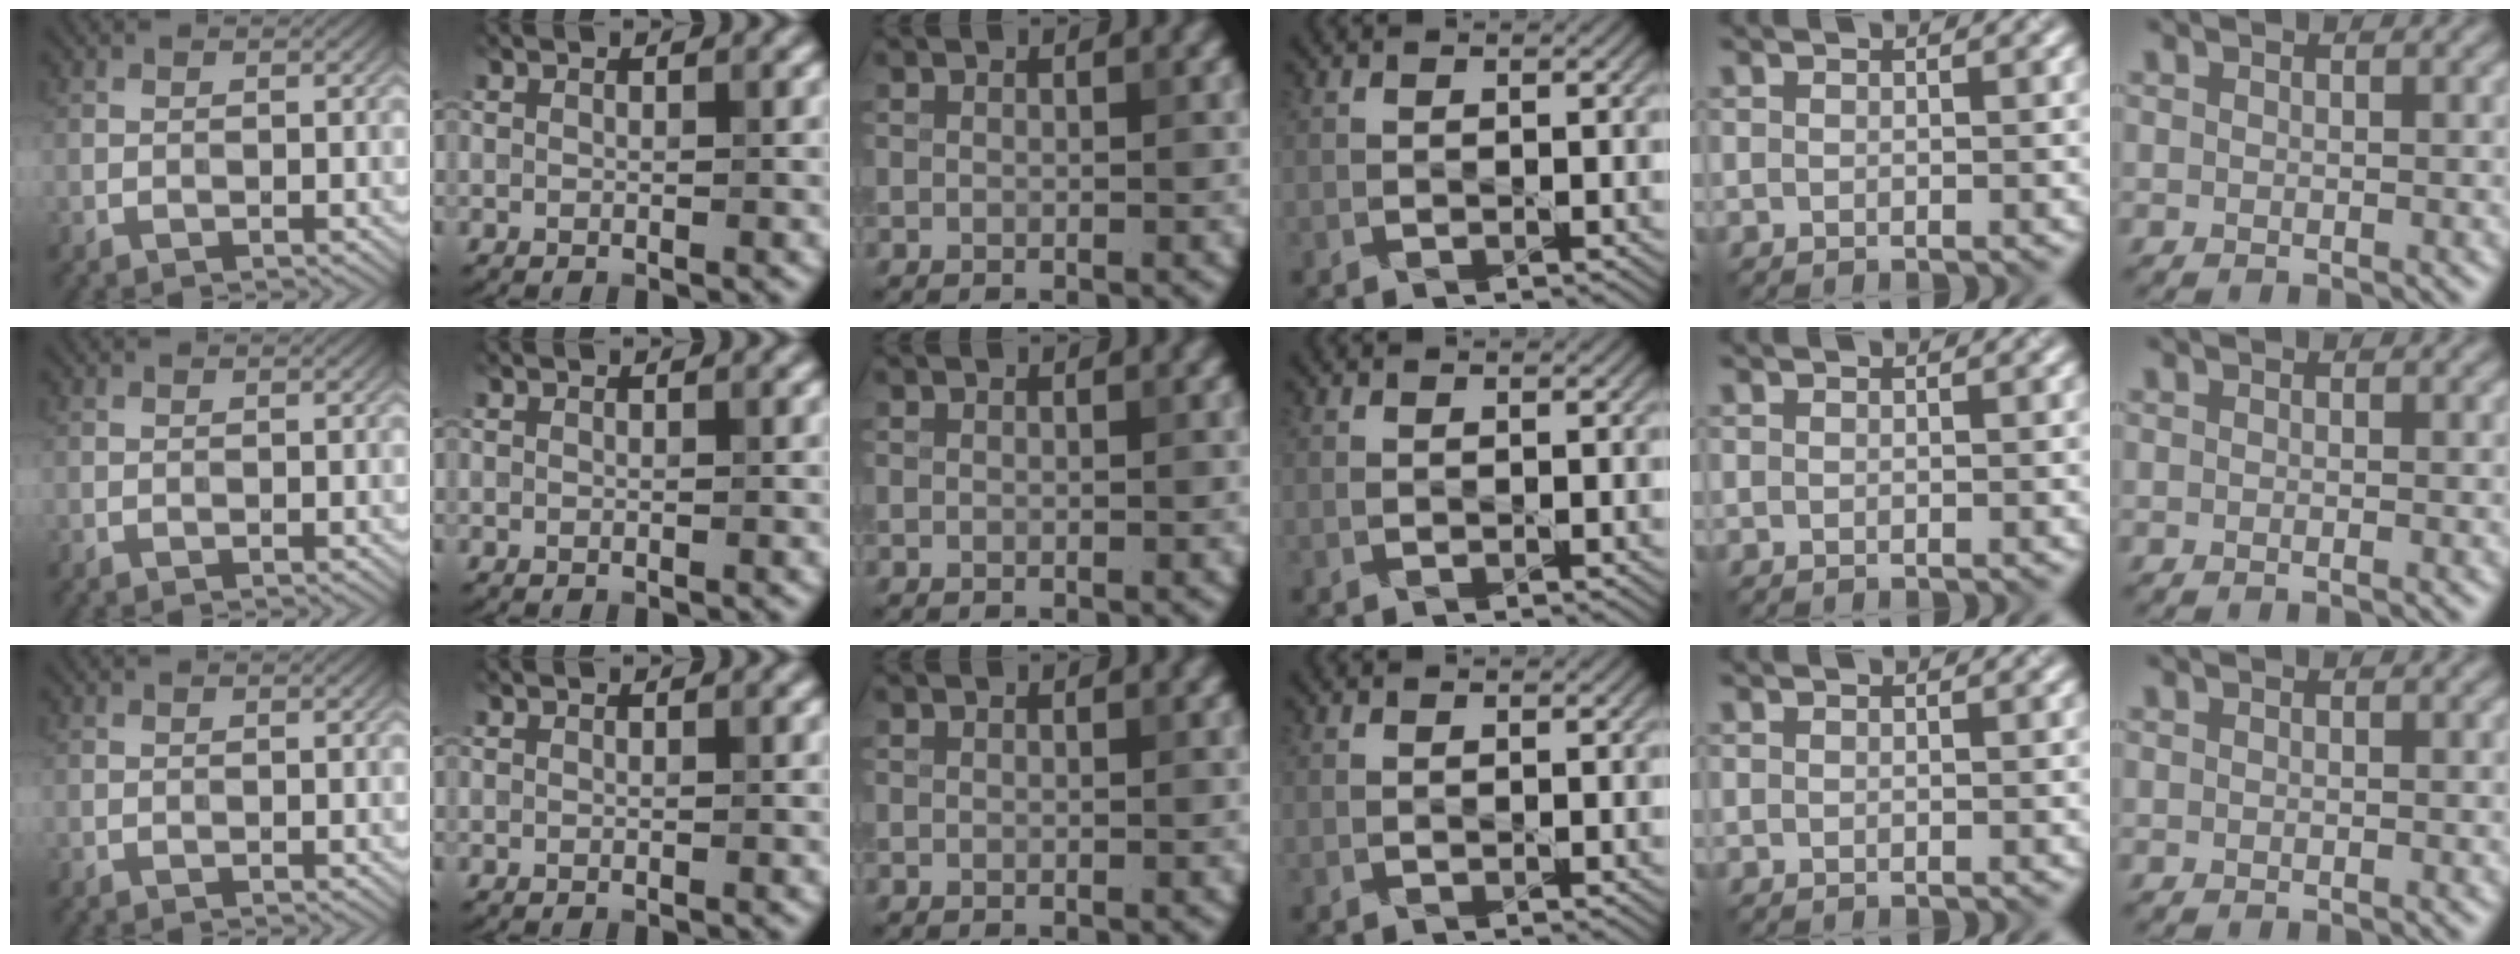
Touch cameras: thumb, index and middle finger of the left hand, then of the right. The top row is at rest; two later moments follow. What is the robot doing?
{"motion": "pour", "object": "bucket"}